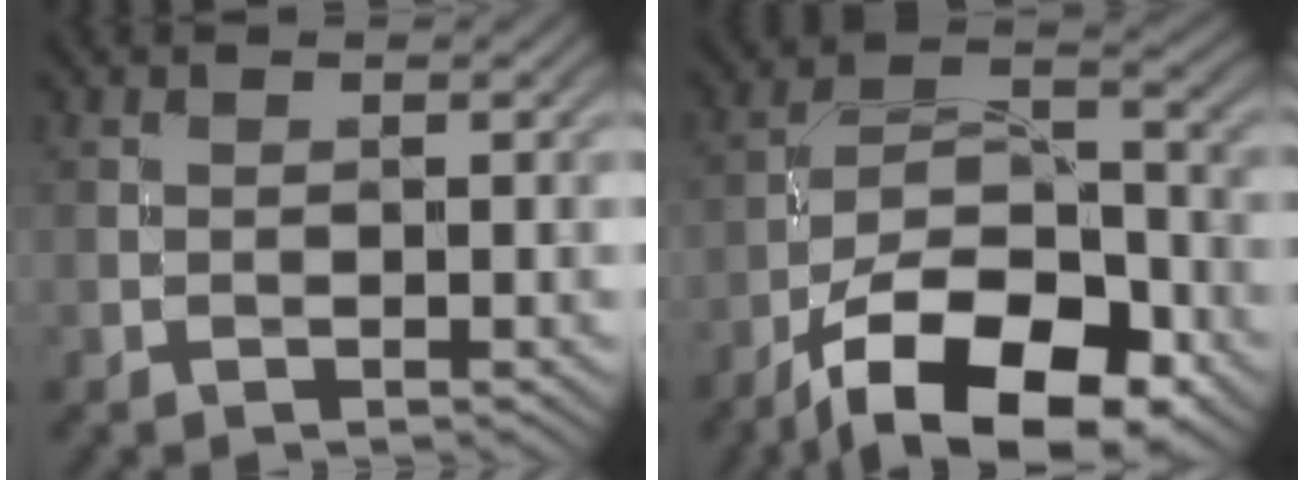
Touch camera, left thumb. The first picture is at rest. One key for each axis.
{"total": 15.9, "fx": -9.8, "fy": 7.1, "fz": 10.4, "tx": -0.184, "ty": -0.012, "tz": -0.169}